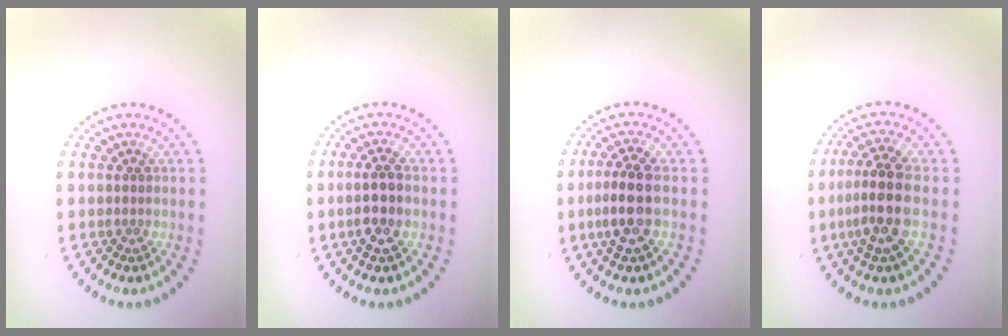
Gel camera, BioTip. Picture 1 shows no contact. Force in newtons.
{"total": 2.6, "press": 2.4, "slide": 1.0}
{"total": 3.2, "press": 2.9, "slide": 1.3}
{"total": 4.0, "press": 3.5, "slide": 1.9}